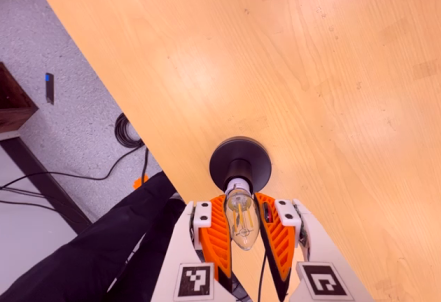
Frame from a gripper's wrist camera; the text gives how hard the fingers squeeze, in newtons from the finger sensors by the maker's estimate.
{"total": 22.5, "left": 22.0, "right": 23.0}